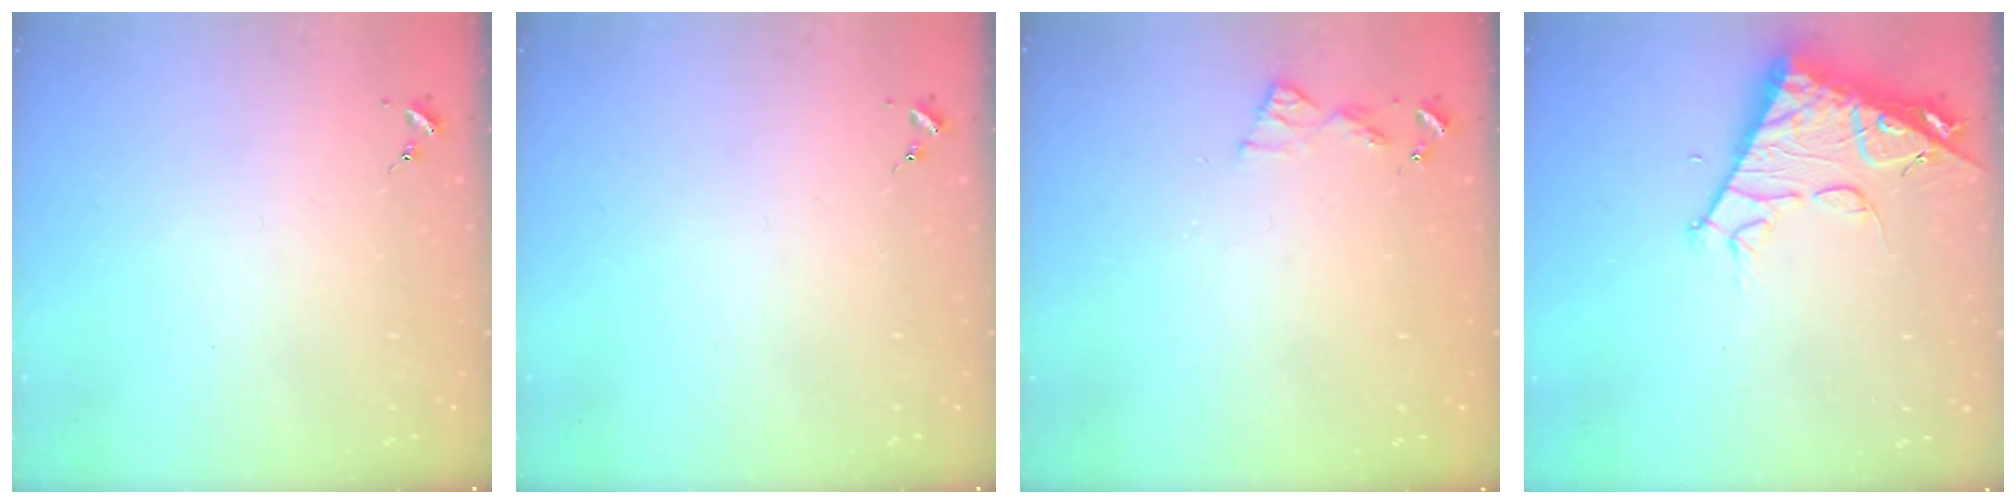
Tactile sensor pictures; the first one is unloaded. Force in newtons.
{"total": 0.0}
{"total": 5.6, "press": 5.5, "slide": 0.5}
{"total": 12.8, "press": 12.7, "slide": 1.6}